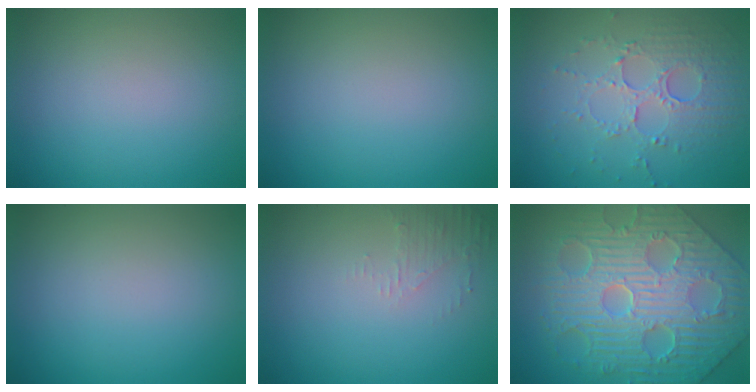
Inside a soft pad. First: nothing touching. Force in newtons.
{"total": 0.0}
{"total": 5.4, "press": 3.7, "slide": 4.0}
{"total": 0.0}
{"total": 1.6, "press": 1.5, "slide": 0.4}
{"total": 11.7, "press": 8.0, "slide": 8.6}